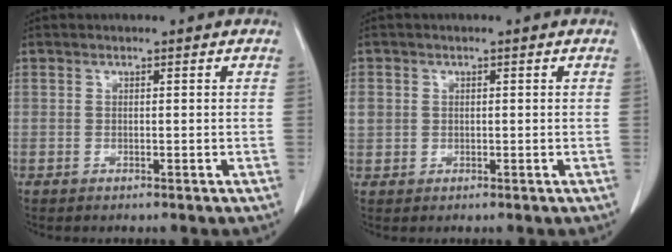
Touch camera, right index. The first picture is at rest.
{"total": 2.9, "force": [0.5, 2.6, 1.0], "torque": [-0.028, 0.013, 0.018]}